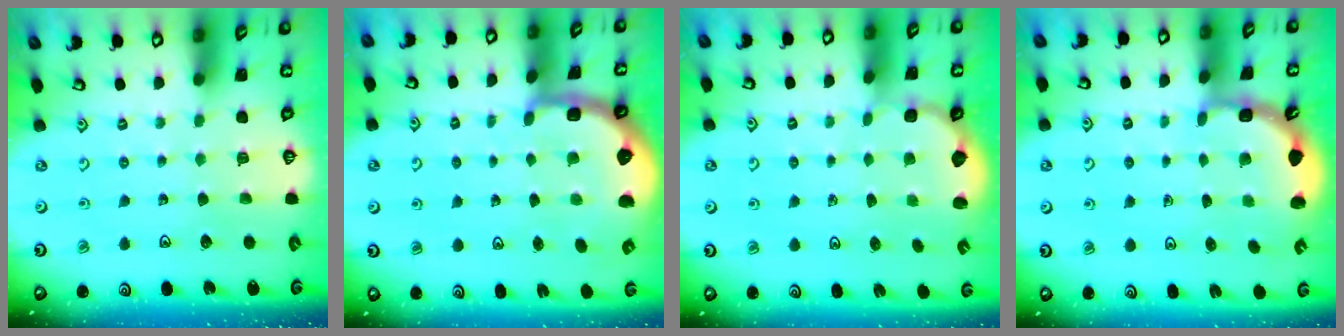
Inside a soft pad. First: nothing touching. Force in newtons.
{"total": 4.2, "press": 4.0, "slide": 1.3}
{"total": 2.1, "press": 1.4, "slide": 1.5}
{"total": 2.1, "press": 1.9, "slide": 0.8}